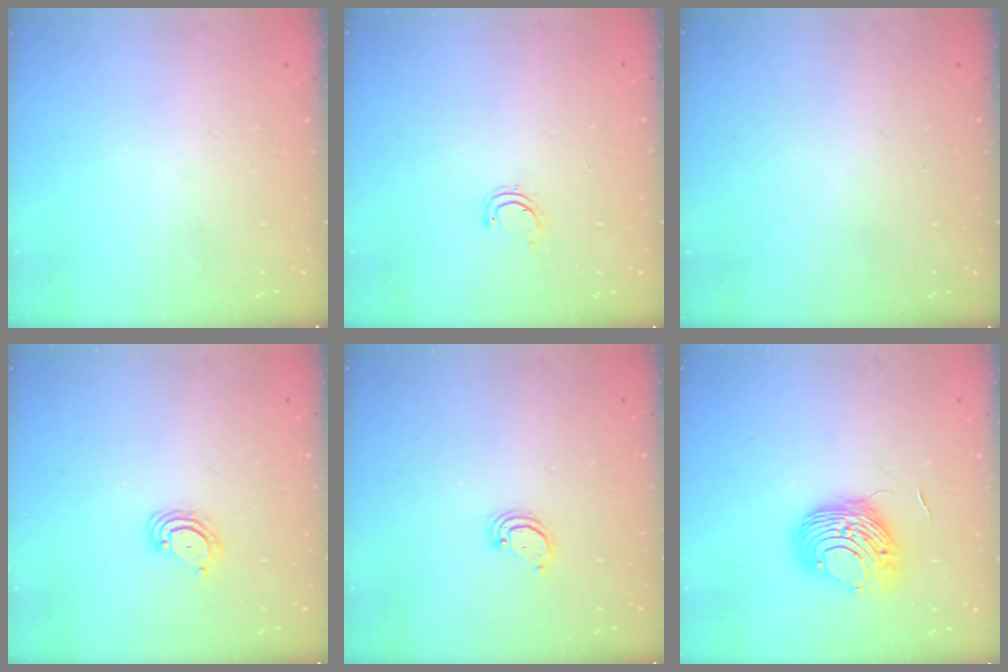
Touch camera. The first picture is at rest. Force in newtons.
{"total": 3.8, "press": 3.5, "slide": 1.6}
{"total": 0.0}
{"total": 4.5, "press": 4.5, "slide": 0.3}
{"total": 2.6, "press": 2.6, "slide": 0.1}
{"total": 9.3, "press": 9.3, "slide": 0.6}